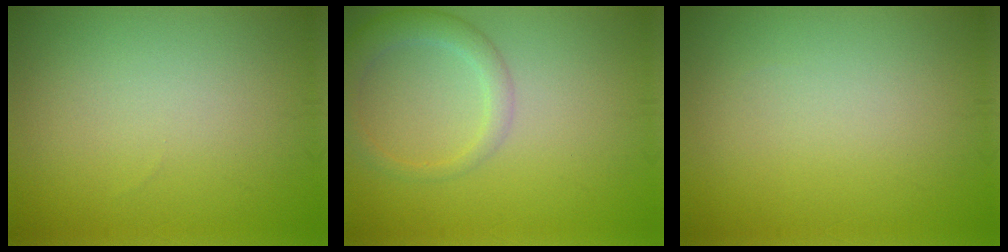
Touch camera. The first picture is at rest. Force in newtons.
{"total": 2.9, "press": 2.9, "slide": 0.2}
{"total": 0.0}